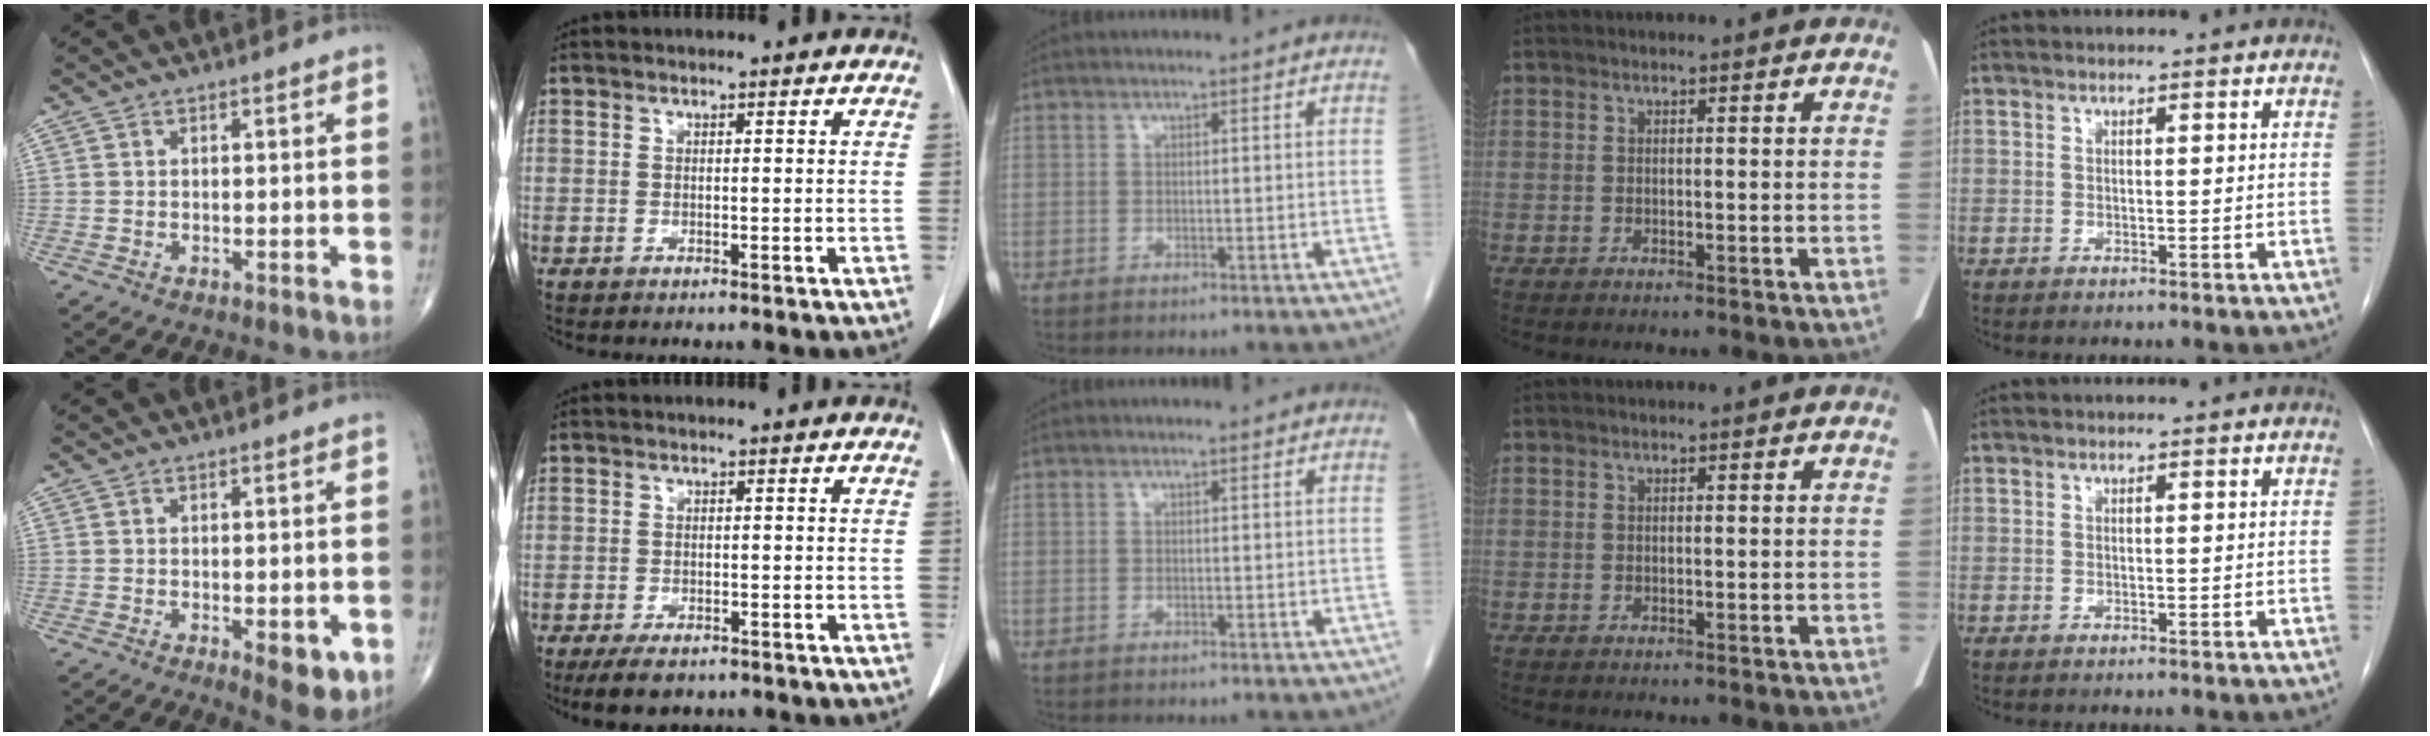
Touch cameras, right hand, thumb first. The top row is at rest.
{"thumb": {"total": 6.1, "force": [-1.8, 2.5, 5.3], "torque": [-0.054, -0.011, -0.017]}, "index": {"total": 4.7, "force": [-3.5, 2.2, 2.3], "torque": [-0.040, -0.006, -0.052]}}